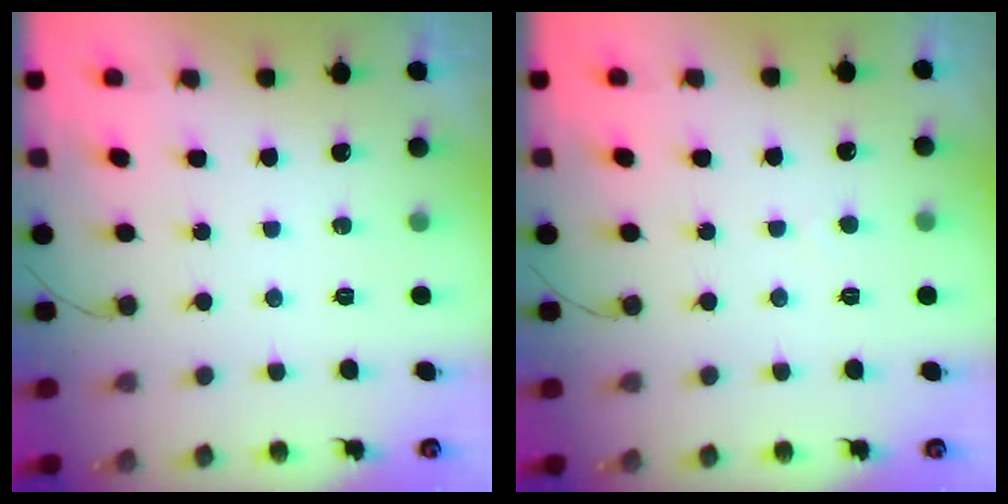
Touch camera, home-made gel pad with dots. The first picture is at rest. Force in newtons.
{"total": 2.0, "press": 2.0, "slide": 0.1}